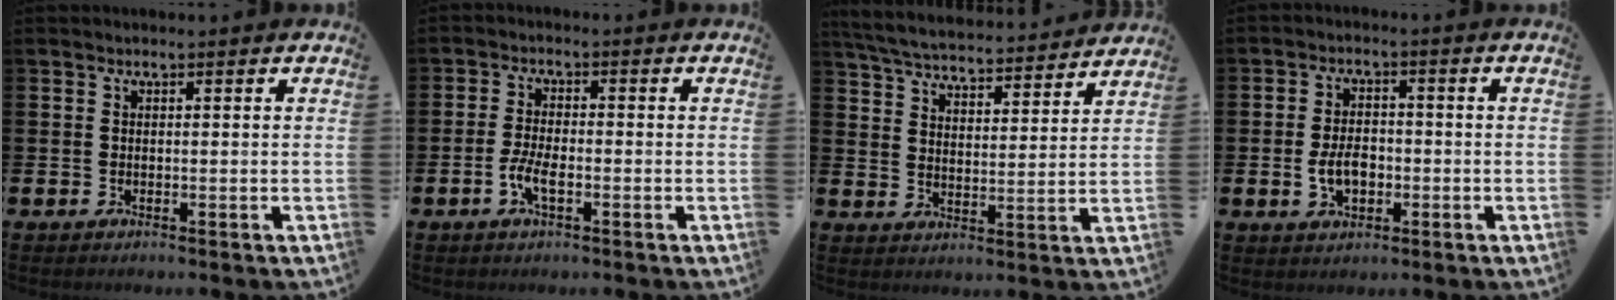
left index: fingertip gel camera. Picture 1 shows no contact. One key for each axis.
{"total": 3.4, "fx": -1.2, "fy": 1.2, "fz": 2.9, "tx": -0.059, "ty": 0.003, "tz": -0.023}
{"total": 5.6, "fx": 5.5, "fy": 0.7, "fz": 1.0, "tx": -0.045, "ty": -0.044, "tz": 0.094}
{"total": 4.2, "fx": -1.0, "fy": 2.7, "fz": 3.1, "tx": -0.044, "ty": 0.000, "tz": -0.021}